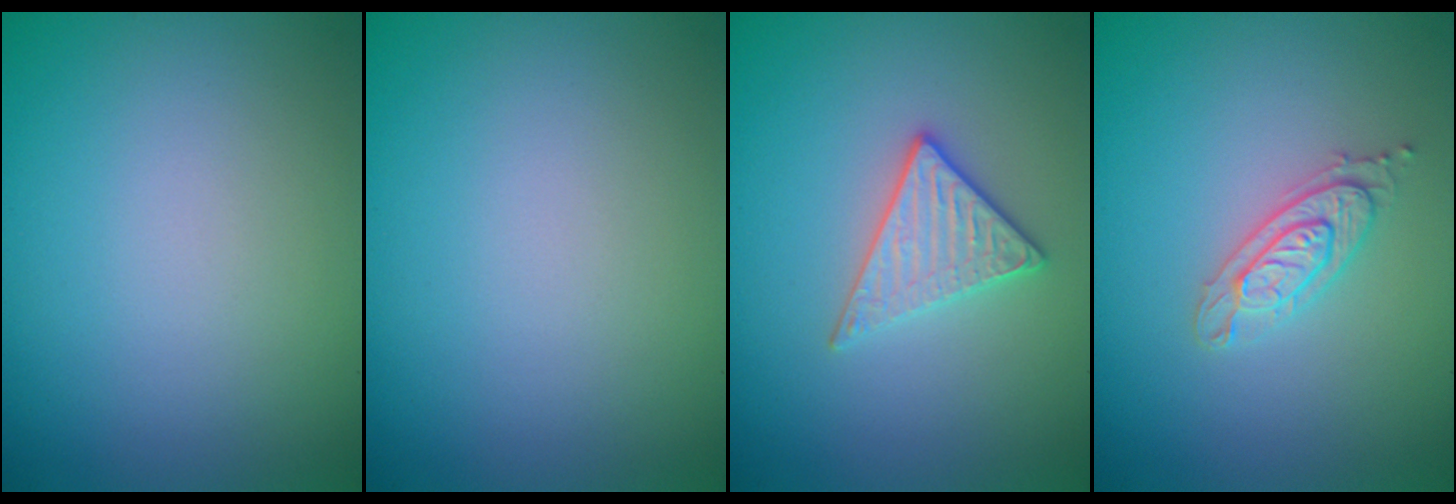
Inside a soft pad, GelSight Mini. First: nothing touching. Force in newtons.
{"total": 0.0}
{"total": 2.7, "press": 2.6, "slide": 1.0}
{"total": 2.2, "press": 2.1, "slide": 0.5}